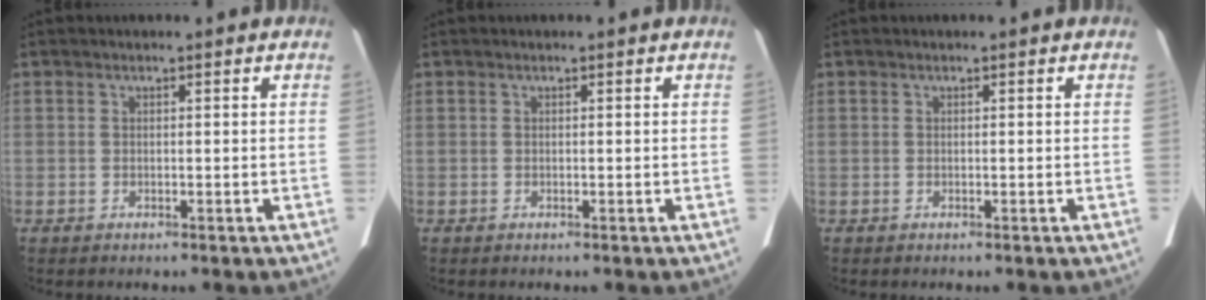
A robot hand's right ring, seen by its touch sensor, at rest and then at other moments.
{"total": 0.0}
{"total": 0.0}